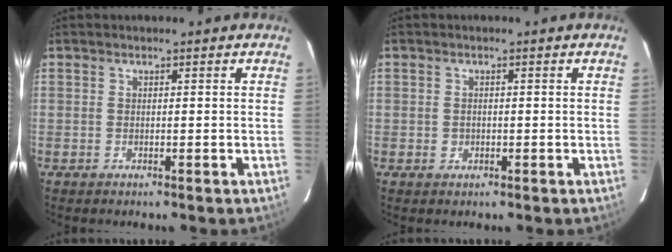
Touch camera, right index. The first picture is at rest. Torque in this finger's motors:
{"motor_torque": [0.27, 0.03, 0.06, 0.01]}